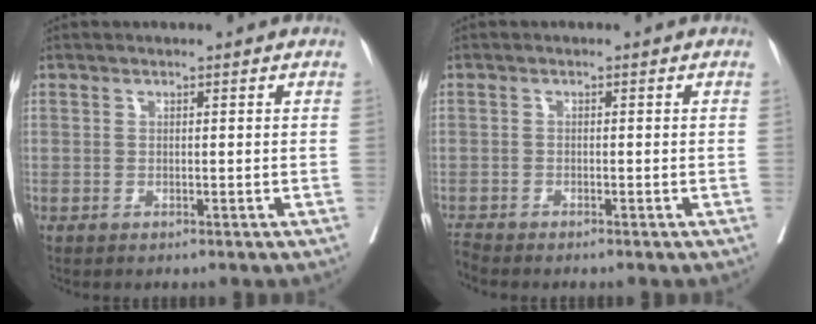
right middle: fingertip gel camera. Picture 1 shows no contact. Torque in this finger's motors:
{"motor_torque": [-0.51, -0.10, -0.02, -0.01]}